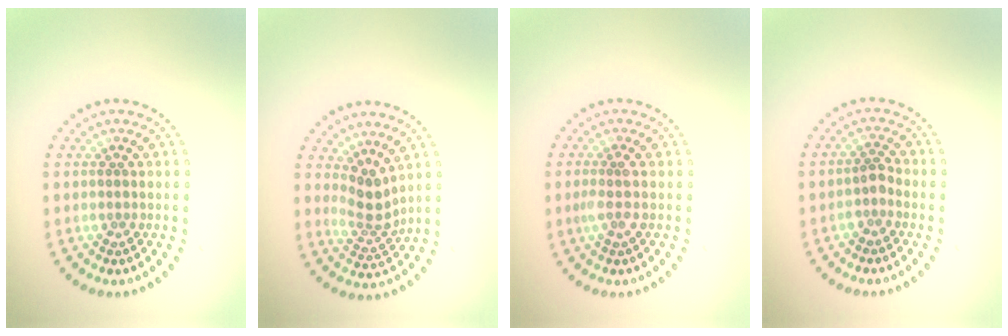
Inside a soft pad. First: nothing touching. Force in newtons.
{"total": 2.6, "press": 1.8, "slide": 1.9}
{"total": 1.5, "press": 1.3, "slide": 0.8}
{"total": 1.3, "press": 1.1, "slide": 0.7}